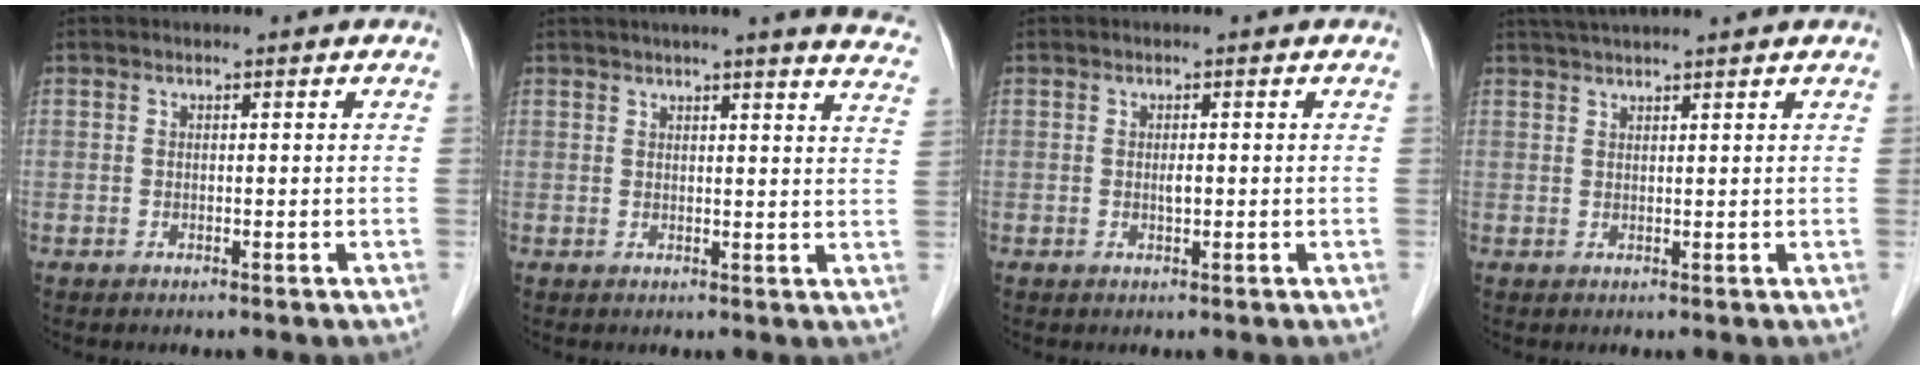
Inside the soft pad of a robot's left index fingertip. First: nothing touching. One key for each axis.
{"total": 15.3, "fx": 13.7, "fy": 0.4, "fz": 6.7, "tx": -0.074, "ty": -0.034, "tz": 0.141}
{"total": 0.9, "fx": 0.0, "fy": 0.2, "fz": 0.9, "tx": -0.016, "ty": -0.001, "tz": 0.000}
{"total": 5.5, "fx": 4.8, "fy": -0.8, "fz": 2.6, "tx": -0.038, "ty": 0.033, "tz": 0.077}